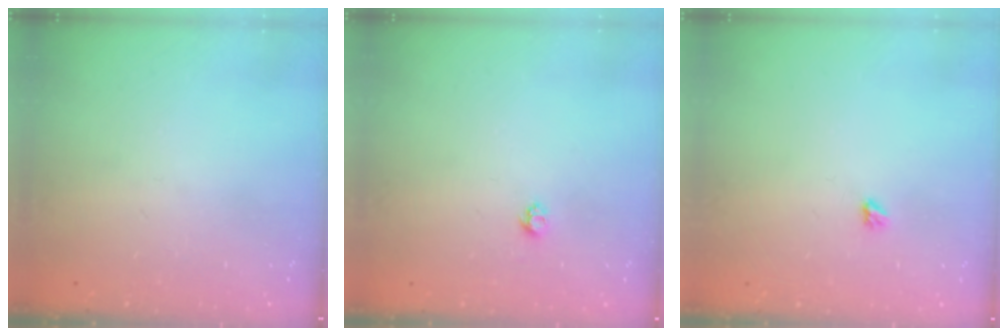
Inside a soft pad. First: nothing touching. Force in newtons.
{"total": 3.8, "press": 3.7, "slide": 0.5}
{"total": 2.9, "press": 2.9, "slide": 0.5}